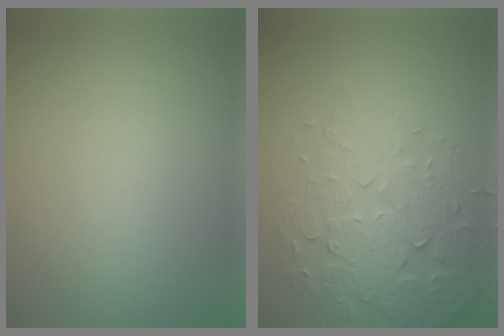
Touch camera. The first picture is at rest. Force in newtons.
{"total": 5.1, "press": 4.4, "slide": 2.6}